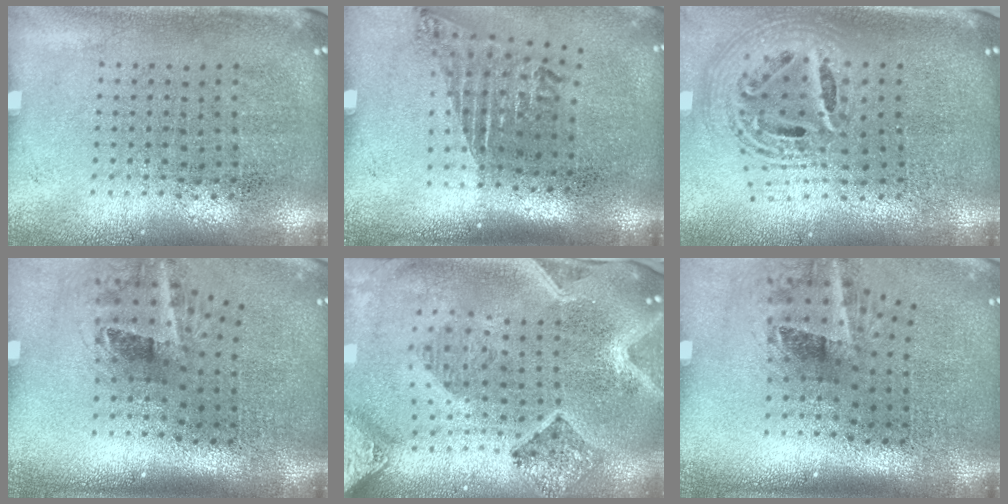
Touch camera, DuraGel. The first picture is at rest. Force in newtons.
{"total": 1.7, "press": 1.1, "slide": 1.3}
{"total": 2.4, "press": 1.8, "slide": 1.7}
{"total": 2.2, "press": 1.3, "slide": 1.7}
{"total": 2.9, "press": 2.6, "slide": 1.4}
{"total": 2.0, "press": 1.2, "slide": 1.6}